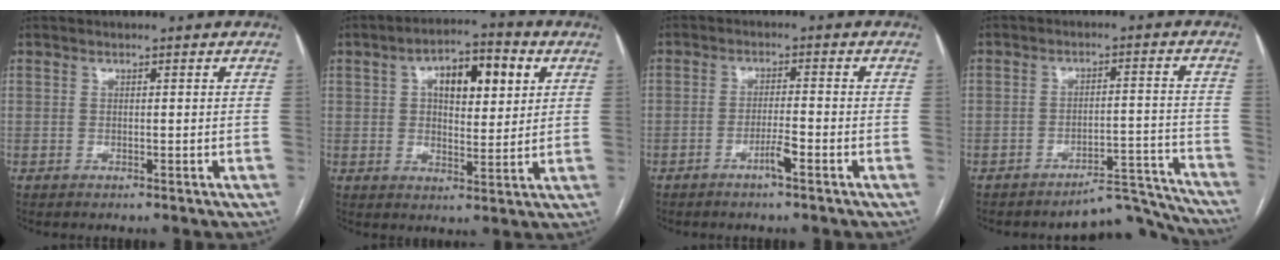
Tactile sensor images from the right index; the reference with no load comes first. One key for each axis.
{"total": 10.2, "fx": 3.4, "fy": 4.3, "fz": 8.7, "tx": -0.135, "ty": 0.022, "tz": 0.051}
{"total": 3.2, "fx": -1.9, "fy": 0.0, "fz": 2.6, "tx": -0.049, "ty": -0.001, "tz": -0.034}
{"total": 8.4, "fx": -8.3, "fy": 1.3, "fz": -0.4, "tx": 0.031, "ty": 0.049, "tz": -0.114}